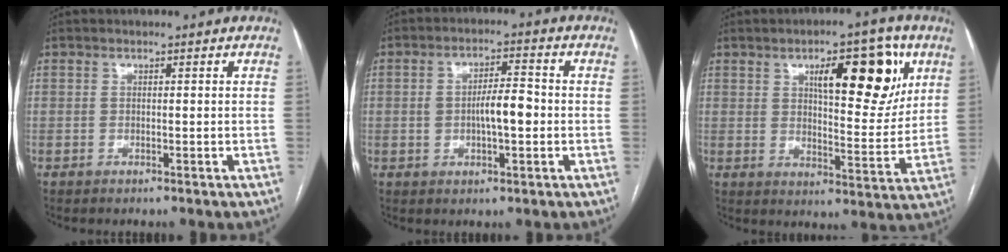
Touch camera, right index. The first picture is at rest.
{"total": 6.1, "force": [-0.5, 2.0, 5.7], "torque": [-0.100, 0.013, -0.007]}
{"total": 13.6, "force": [6.0, 4.2, 11.4], "torque": [-0.153, 0.011, 0.088]}